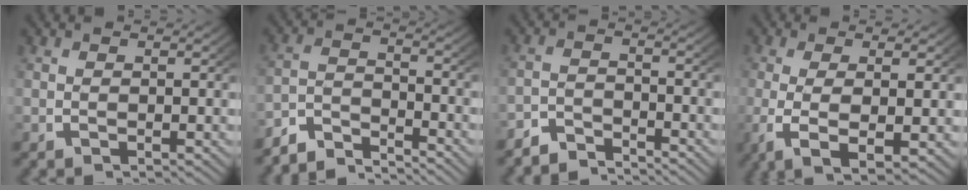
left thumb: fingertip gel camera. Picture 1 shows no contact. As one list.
[{"total": 5.3, "force": [-4.6, 1.8, 1.8], "torque": [-0.032, -0.012, -0.087]}, {"total": 3.6, "force": [-3.5, 0.7, 0.4], "torque": [-0.004, -0.007, -0.072]}, {"total": 6.7, "force": [-1.5, 2.7, 6.0], "torque": [-0.139, -0.029, -0.007]}]